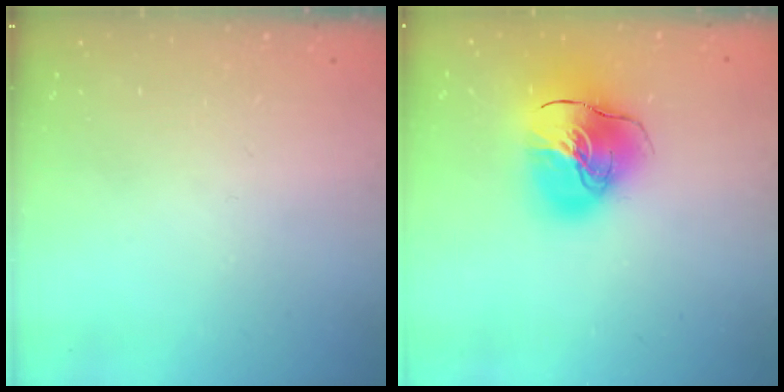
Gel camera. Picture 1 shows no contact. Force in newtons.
{"total": 18.1, "press": 17.9, "slide": 2.6}